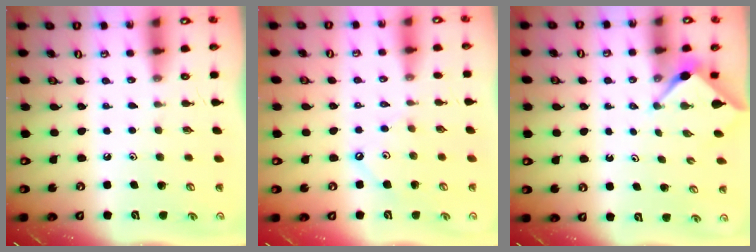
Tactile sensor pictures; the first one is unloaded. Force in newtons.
{"total": 2.8, "press": 2.8, "slide": 0.5}
{"total": 3.0, "press": 2.9, "slide": 0.3}